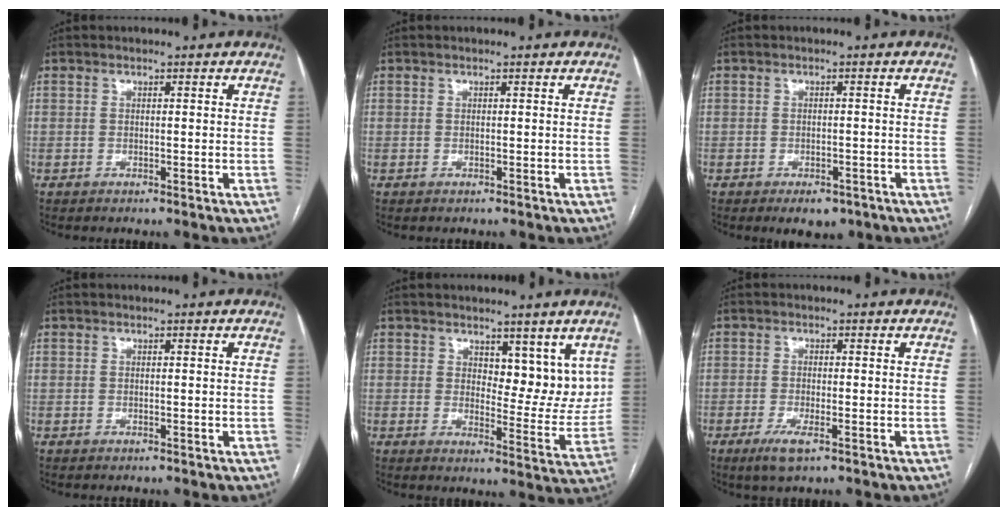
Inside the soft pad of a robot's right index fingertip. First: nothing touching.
{"total": 0.0}
{"total": 4.4, "force": [-3.0, 2.3, 2.3], "torque": [-0.024, -0.001, -0.034]}
{"total": 0.0}
{"total": 7.5, "force": [4.3, 3.7, 4.8], "torque": [-0.045, -0.010, 0.068]}
{"total": 3.6, "force": [-1.9, 0.7, 3.0], "torque": [-0.060, -0.007, -0.035]}